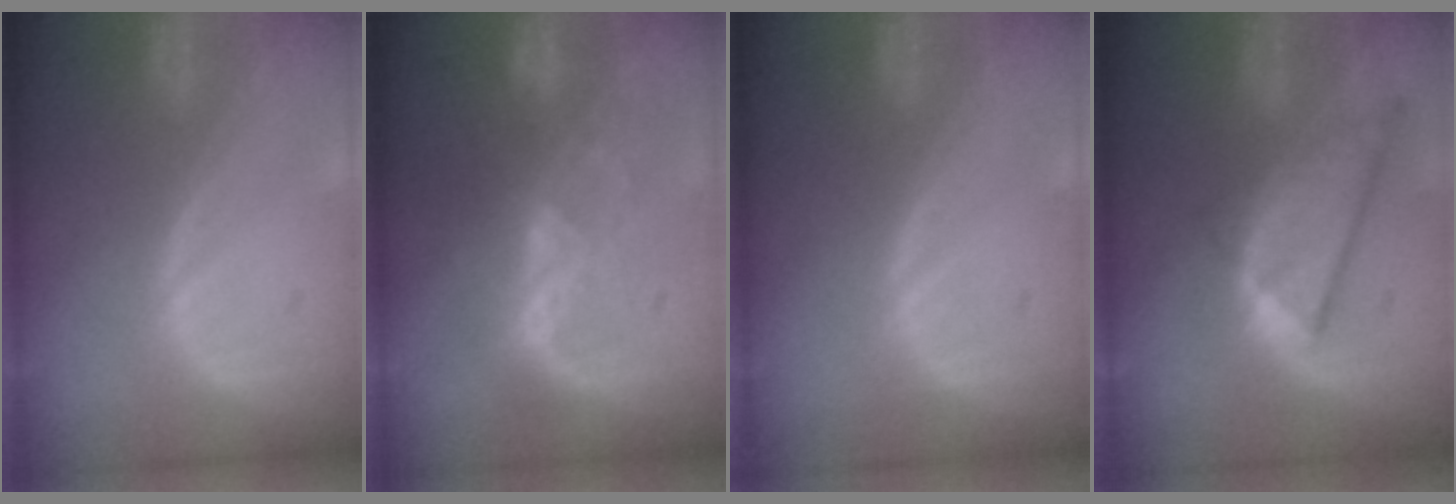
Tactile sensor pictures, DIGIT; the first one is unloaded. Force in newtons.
{"total": 6.8, "press": 6.2, "slide": 2.8}
{"total": 0.0}
{"total": 8.7, "press": 7.5, "slide": 4.5}